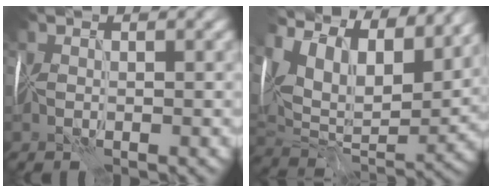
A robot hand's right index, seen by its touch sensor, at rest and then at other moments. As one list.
[{"total": 14.0, "force": [8.0, 7.8, 8.5], "torque": [-0.185, 0.040, 0.150]}]